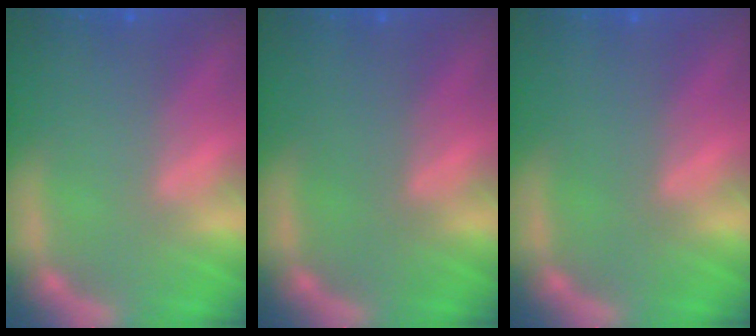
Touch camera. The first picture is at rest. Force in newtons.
{"total": 0.0}
{"total": 0.0}